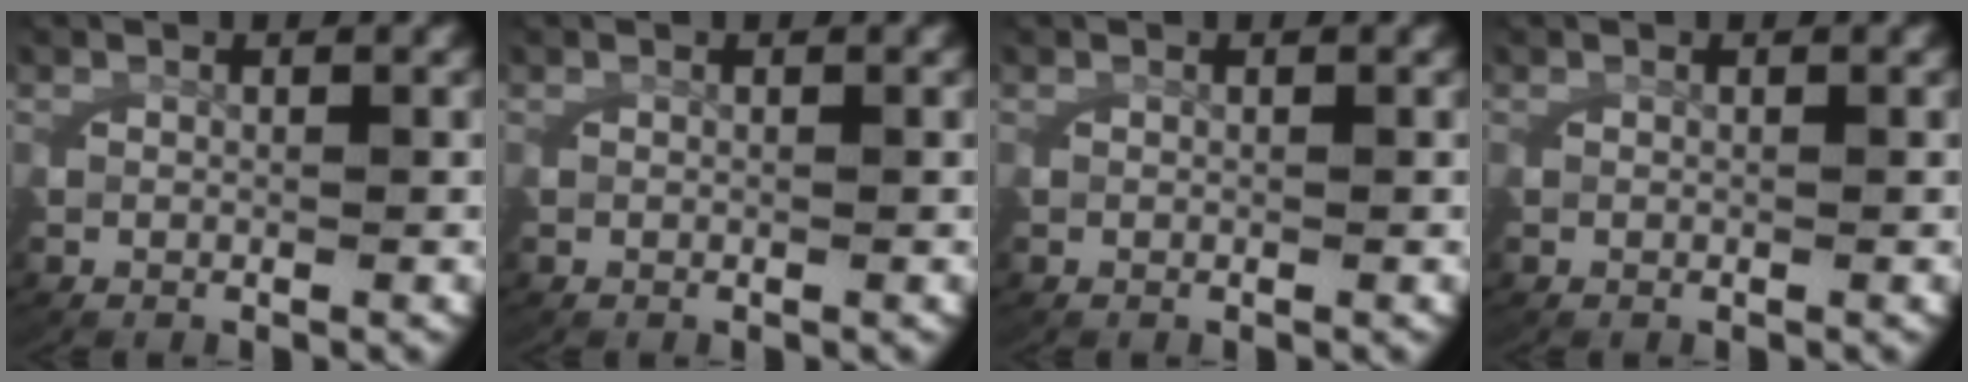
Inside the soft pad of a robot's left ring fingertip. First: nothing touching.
{"total": 0.0}
{"total": 0.0}
{"total": 0.0}